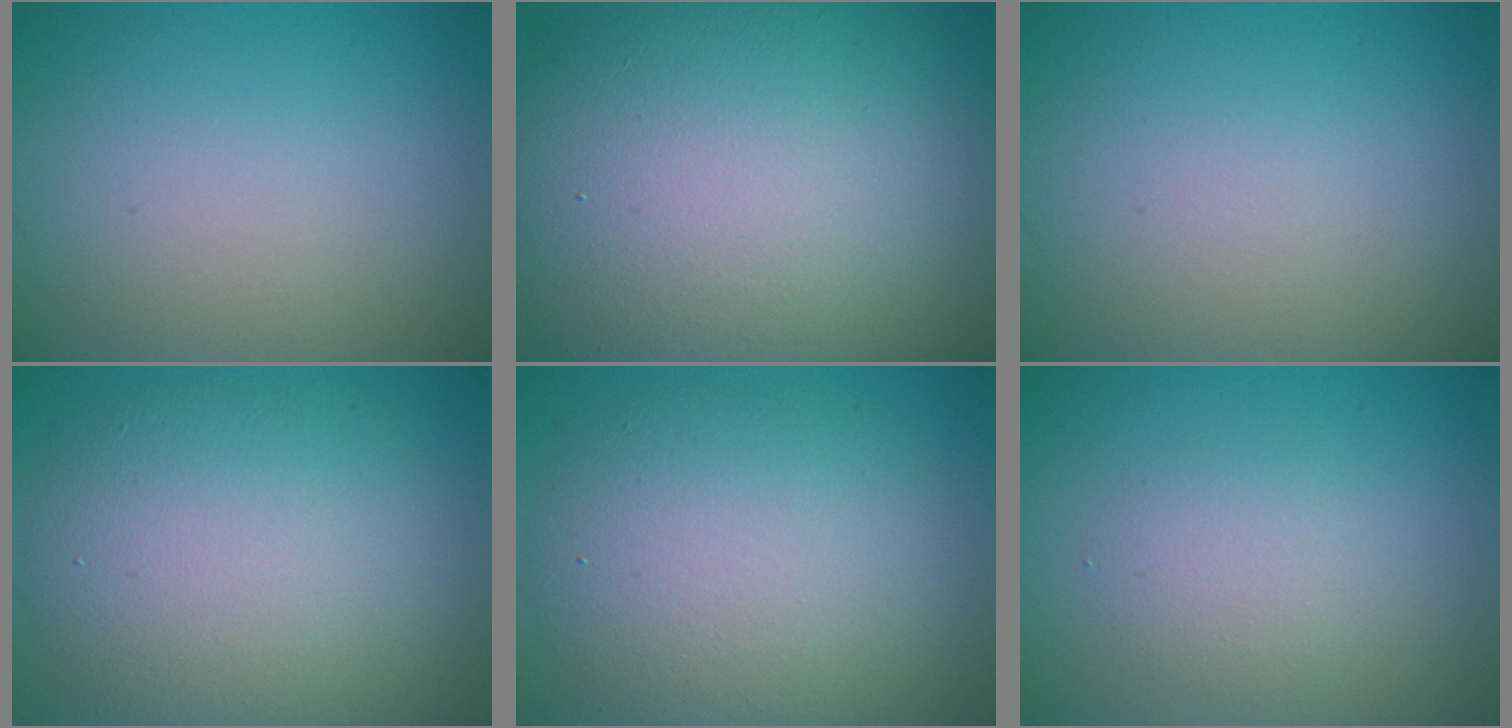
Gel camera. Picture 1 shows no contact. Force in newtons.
{"total": 18.0, "press": 18.0, "slide": 0.8}
{"total": 0.0}
{"total": 9.9, "press": 9.9, "slide": 0.3}
{"total": 8.5, "press": 8.5, "slide": 0.8}
{"total": 2.2, "press": 2.2, "slide": 0.1}